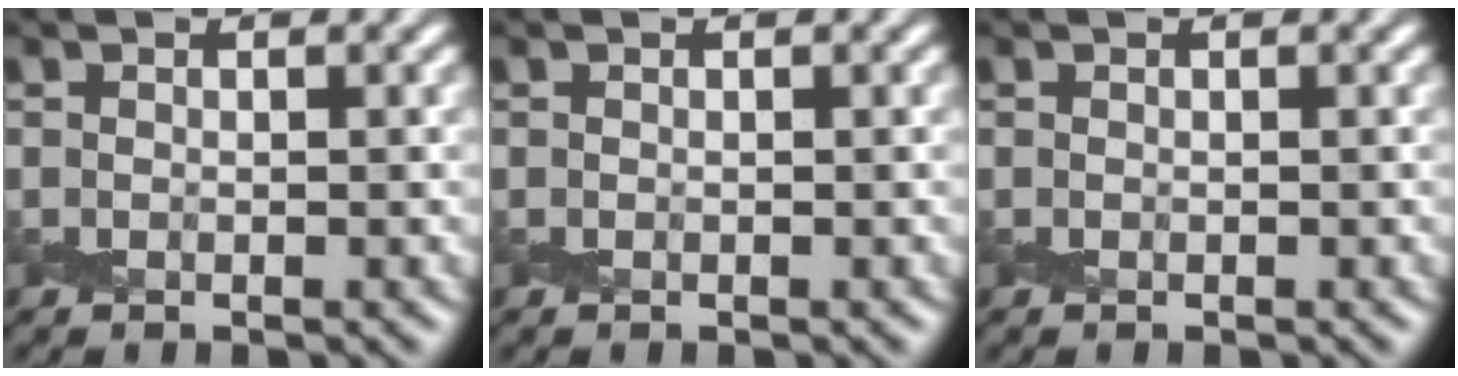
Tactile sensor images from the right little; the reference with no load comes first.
{"total": 0.0}
{"total": 0.0}